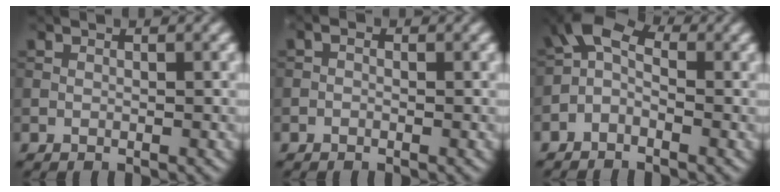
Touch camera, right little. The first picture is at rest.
{"total": 0.7, "force": [-0.6, 0.3, 0.2], "torque": [-0.004, -0.003, -0.015]}
{"total": 3.9, "force": [-0.9, 2.4, 2.9], "torque": [-0.056, 0.013, -0.036]}